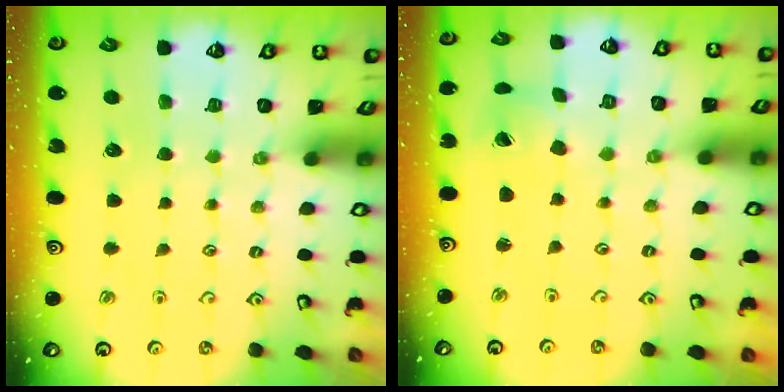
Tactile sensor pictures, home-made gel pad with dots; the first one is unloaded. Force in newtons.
{"total": 2.0, "press": 2.0, "slide": 0.3}